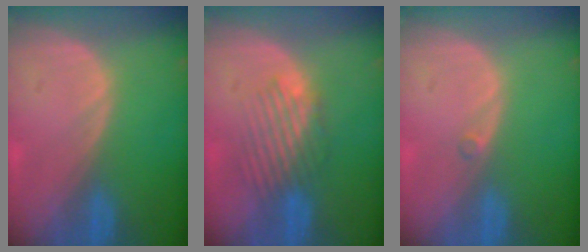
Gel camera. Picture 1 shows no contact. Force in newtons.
{"total": 5.1, "press": 4.7, "slide": 1.8}
{"total": 0.5, "press": 0.5, "slide": 0.2}